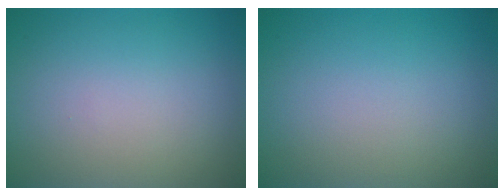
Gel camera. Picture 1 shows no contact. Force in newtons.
{"total": 0.0}